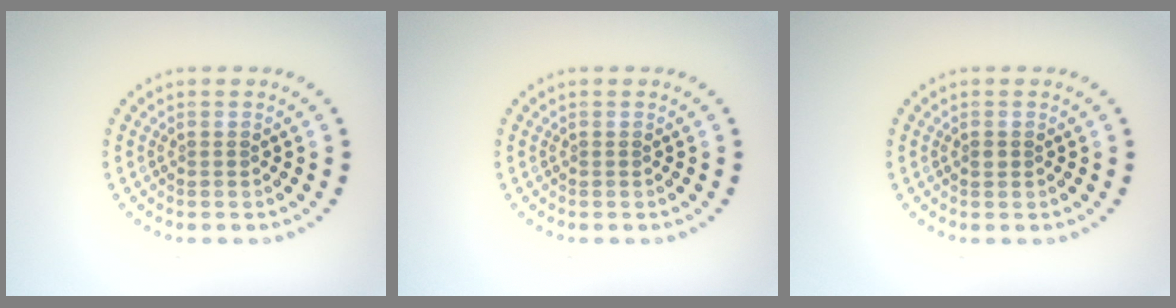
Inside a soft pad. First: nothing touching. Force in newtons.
{"total": 0.0}
{"total": 0.7, "press": 0.7, "slide": 0.1}